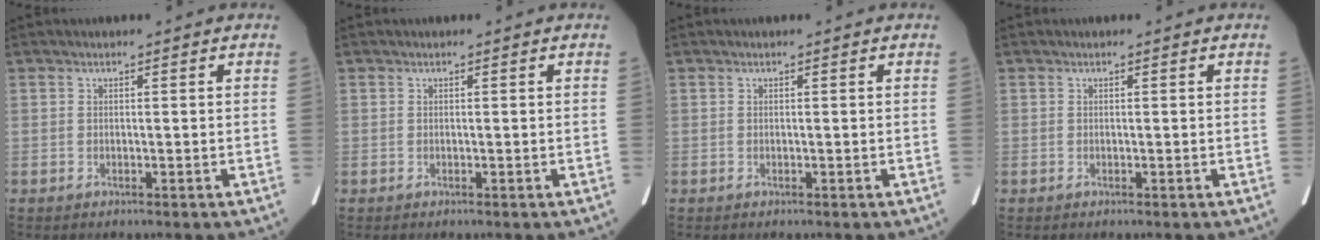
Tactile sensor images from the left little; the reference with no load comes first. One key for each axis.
{"total": 0.0}
{"total": 0.0}
{"total": 0.0}